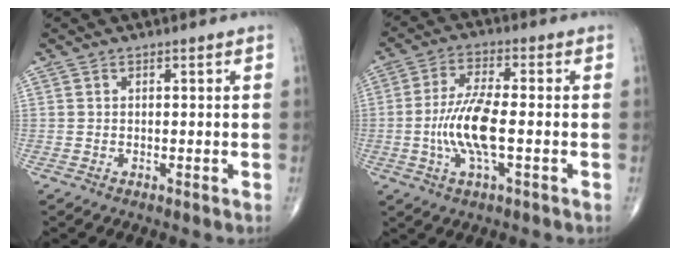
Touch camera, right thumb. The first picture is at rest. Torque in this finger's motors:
{"motor_torque": [1.43, 1.35, 1.42, -0.13, 0.14]}